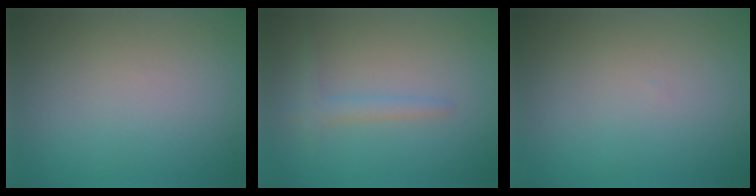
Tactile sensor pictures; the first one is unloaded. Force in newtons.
{"total": 1.4, "press": 1.4, "slide": 0.2}
{"total": 0.0}